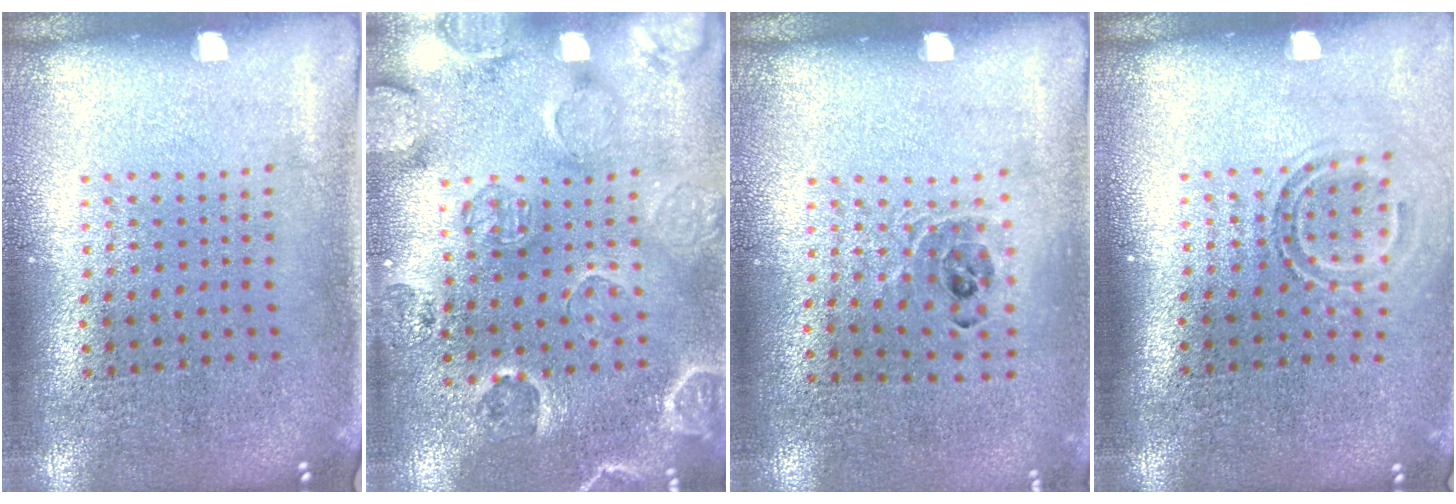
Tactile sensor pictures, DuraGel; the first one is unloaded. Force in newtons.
{"total": 2.5, "press": 2.1, "slide": 1.3}
{"total": 0.8, "press": 0.8, "slide": 0.1}
{"total": 1.7, "press": 1.2, "slide": 1.2}